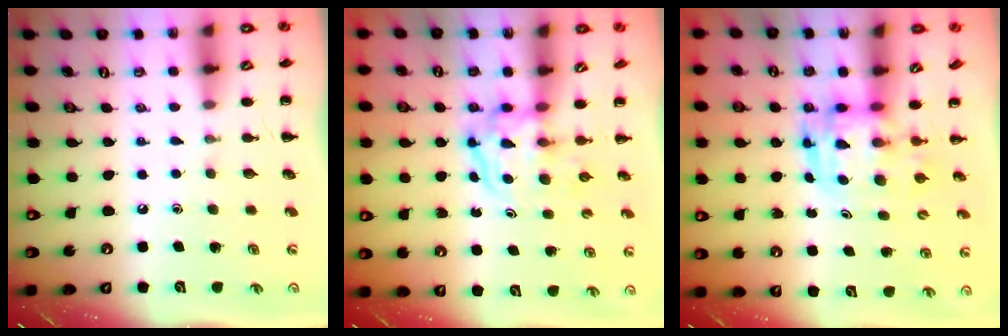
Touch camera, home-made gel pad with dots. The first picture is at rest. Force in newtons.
{"total": 3.8, "press": 3.8, "slide": 0.3}
{"total": 3.6, "press": 3.5, "slide": 0.7}